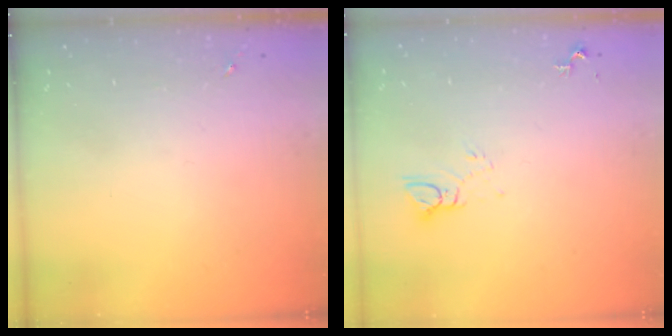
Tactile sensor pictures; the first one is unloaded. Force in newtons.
{"total": 4.4, "press": 4.4, "slide": 0.3}